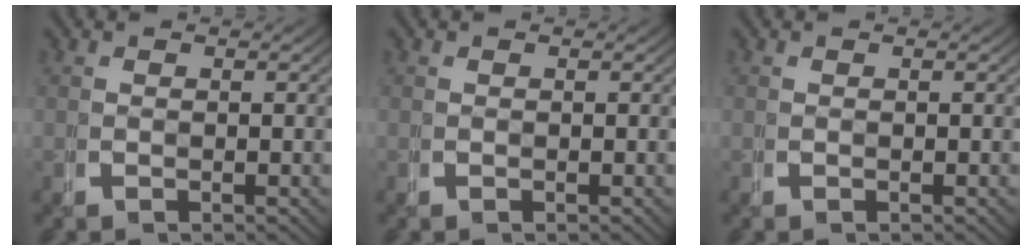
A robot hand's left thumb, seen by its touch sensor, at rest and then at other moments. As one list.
[{"total": 0.0}, {"total": 0.0}]